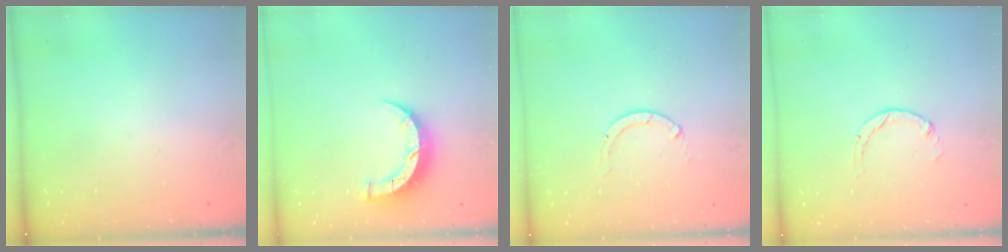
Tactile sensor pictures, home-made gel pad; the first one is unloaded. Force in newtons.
{"total": 7.9, "press": 7.9, "slide": 0.2}
{"total": 0.0}
{"total": 1.3, "press": 1.2, "slide": 0.2}